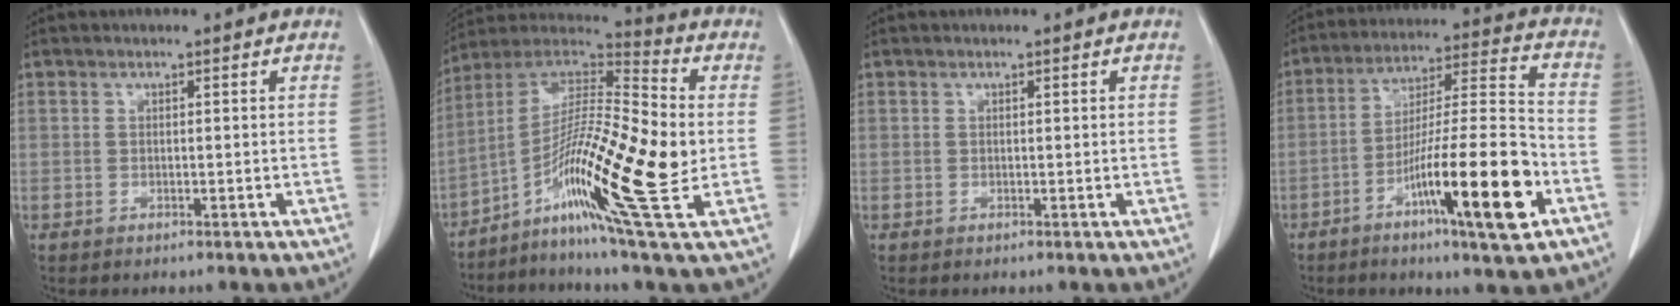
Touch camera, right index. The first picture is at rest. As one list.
[{"total": 20.6, "force": [-4.3, 1.3, 20.1], "torque": [-0.383, -0.010, -0.085]}, {"total": 0.0}, {"total": 17.4, "force": [-7.5, 1.1, 15.7], "torque": [-0.267, -0.008, -0.123]}]